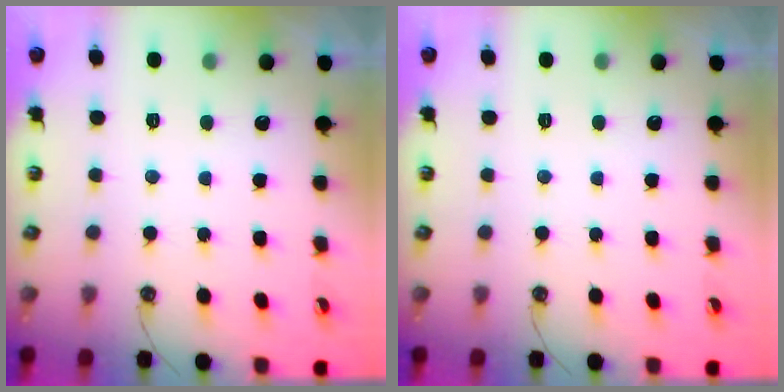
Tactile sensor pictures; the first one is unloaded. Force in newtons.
{"total": 0.0}